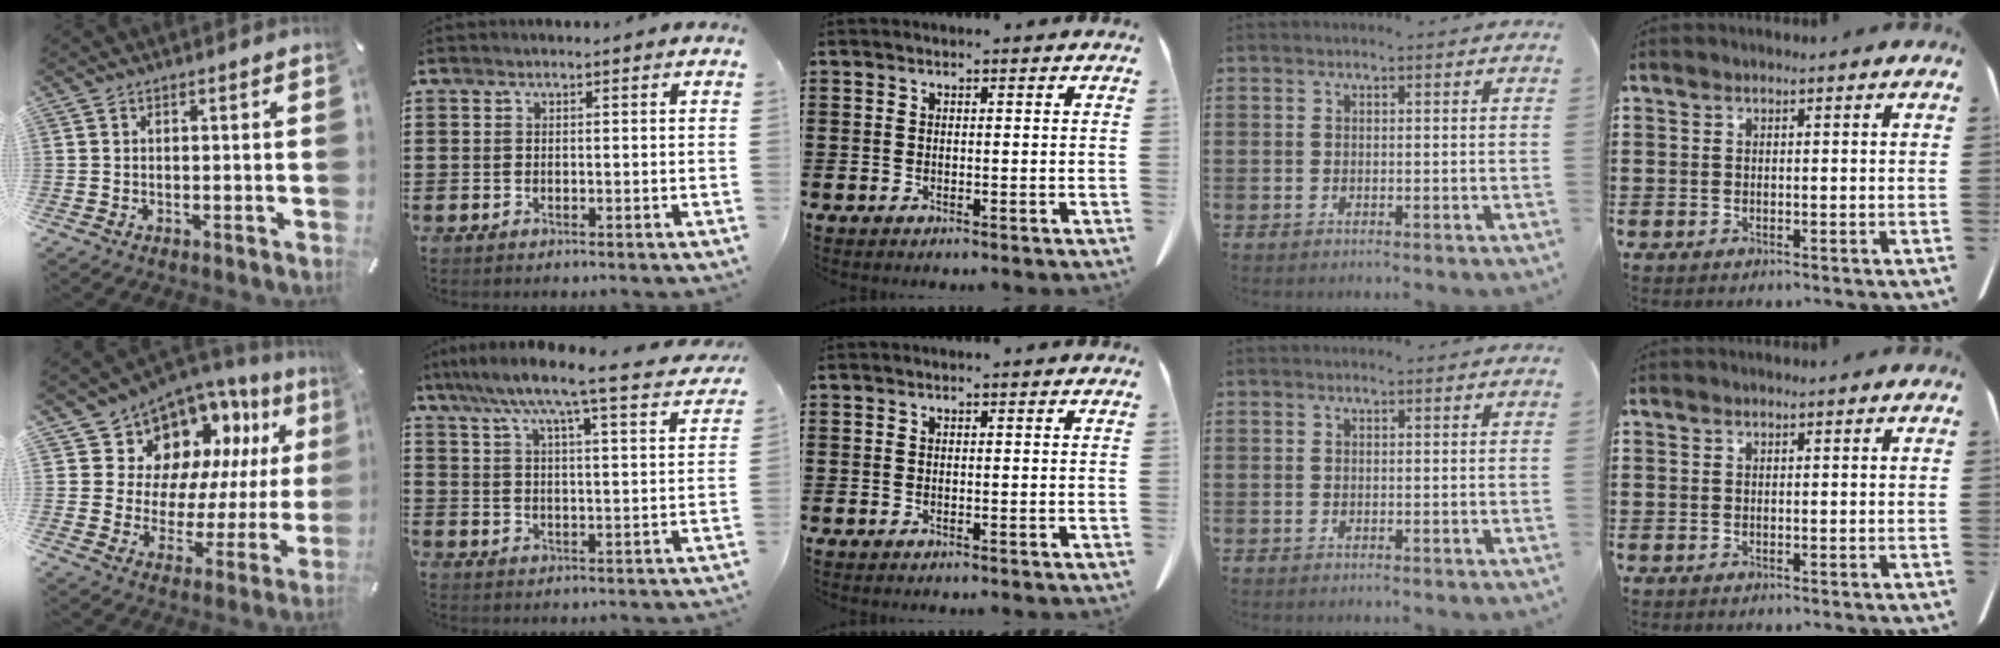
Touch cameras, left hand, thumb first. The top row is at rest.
{"thumb": {"total": 12.8, "force": [8.1, 9.1, 4.0], "torque": [-0.073, -0.082, 0.149]}, "index": {"total": 7.8, "force": [6.6, -0.1, 4.1], "torque": [-0.105, -0.038, 0.107]}}